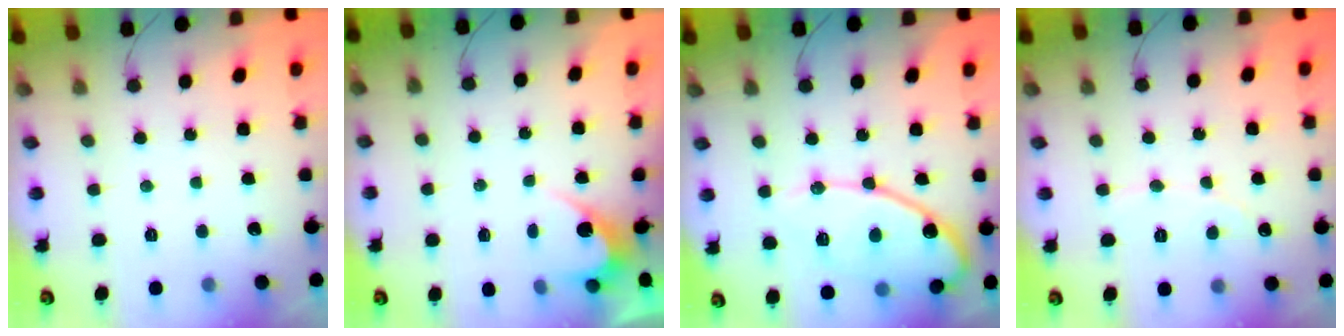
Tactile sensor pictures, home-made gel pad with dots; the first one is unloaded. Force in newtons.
{"total": 3.3, "press": 3.3, "slide": 0.1}
{"total": 13.8, "press": 13.8, "slide": 0.8}
{"total": 2.6, "press": 2.6, "slide": 0.2}